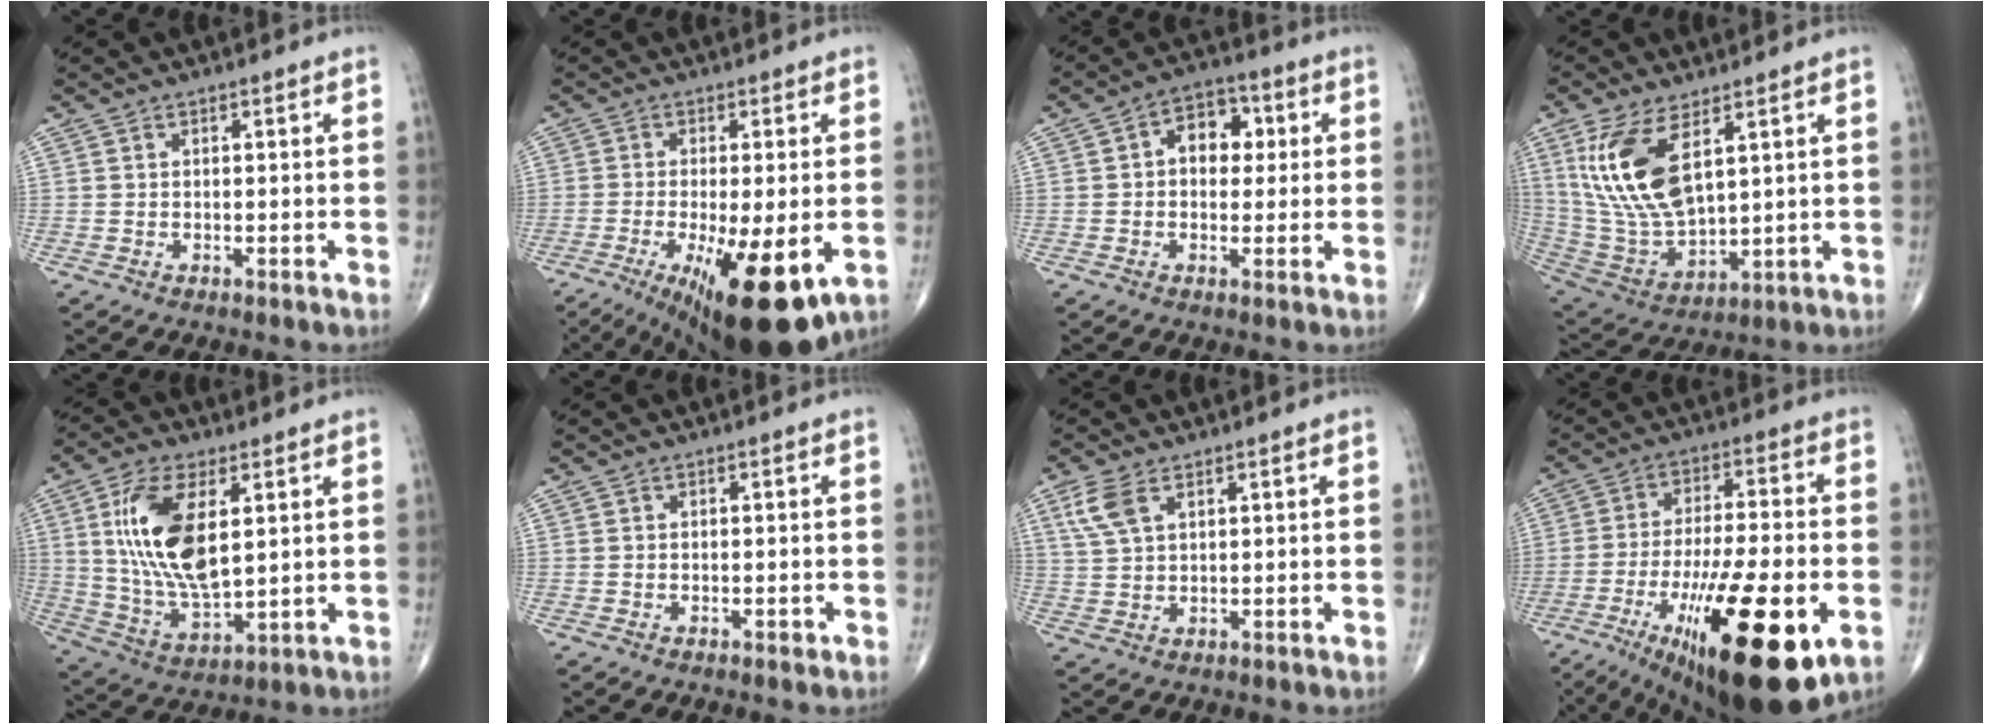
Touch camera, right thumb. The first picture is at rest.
{"total": 16.5, "force": [-5.9, 5.1, 14.6], "torque": [-0.210, -0.020, -0.074]}
{"total": 8.1, "force": [1.3, 5.7, 5.5], "torque": [-0.047, 0.016, 0.011]}
{"total": 16.5, "force": [6.3, 7.6, 13.3], "torque": [-0.262, -0.027, 0.138]}
{"total": 16.9, "force": [4.2, 7.8, 14.4], "torque": [-0.277, -0.020, 0.088]}
{"total": 0.6, "force": [-0.4, 0.4, 0.4], "torque": [-0.005, 0.000, -0.006]}
{"total": 5.3, "force": [2.6, 2.7, 3.8], "torque": [-0.090, 0.002, 0.060]}
{"total": 25.7, "force": [-9.4, 7.7, 22.6], "torque": [-0.352, -0.002, -0.134]}